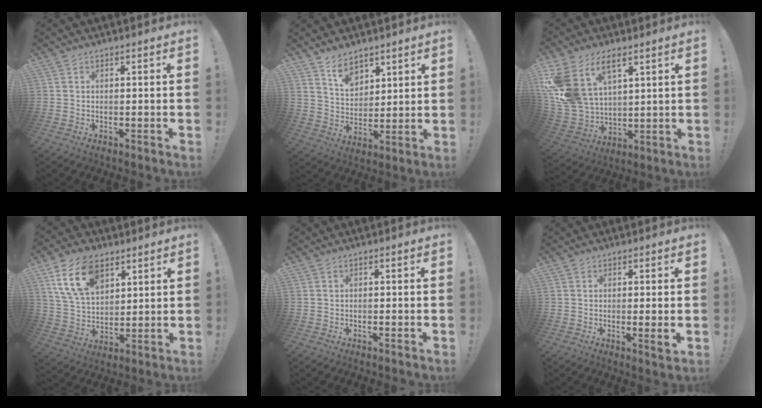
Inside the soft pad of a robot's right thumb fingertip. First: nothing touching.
{"total": 8.0, "force": [6.1, 4.6, 2.4], "torque": [-0.035, -0.045, 0.115]}
{"total": 15.8, "force": [8.0, 9.9, 9.4], "torque": [-0.202, -0.047, 0.152]}
{"total": 14.9, "force": [8.0, 8.9, 8.9], "torque": [-0.166, -0.027, 0.150]}
{"total": 0.7, "force": [-0.4, 0.0, 0.5], "torque": [-0.016, 0.003, -0.006]}
{"total": 3.2, "force": [-0.3, -0.4, 3.2], "torque": [-0.048, -0.009, -0.004]}